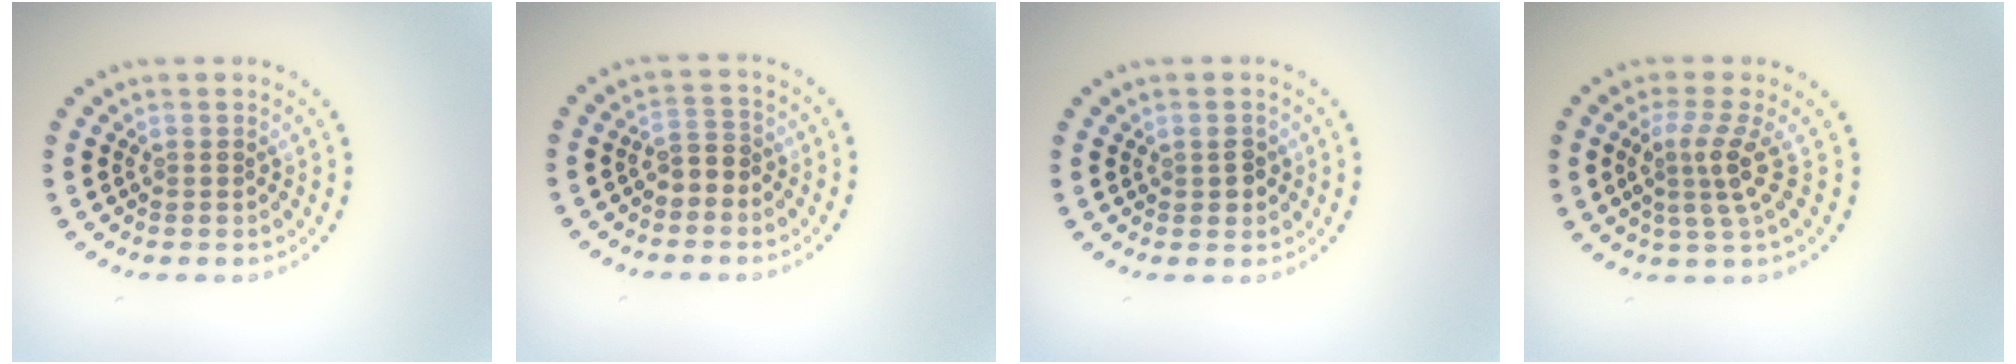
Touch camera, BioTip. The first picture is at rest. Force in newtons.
{"total": 2.0, "press": 1.8, "slide": 0.8}
{"total": 1.5, "press": 1.5, "slide": 0.3}
{"total": 3.1, "press": 2.2, "slide": 2.1}